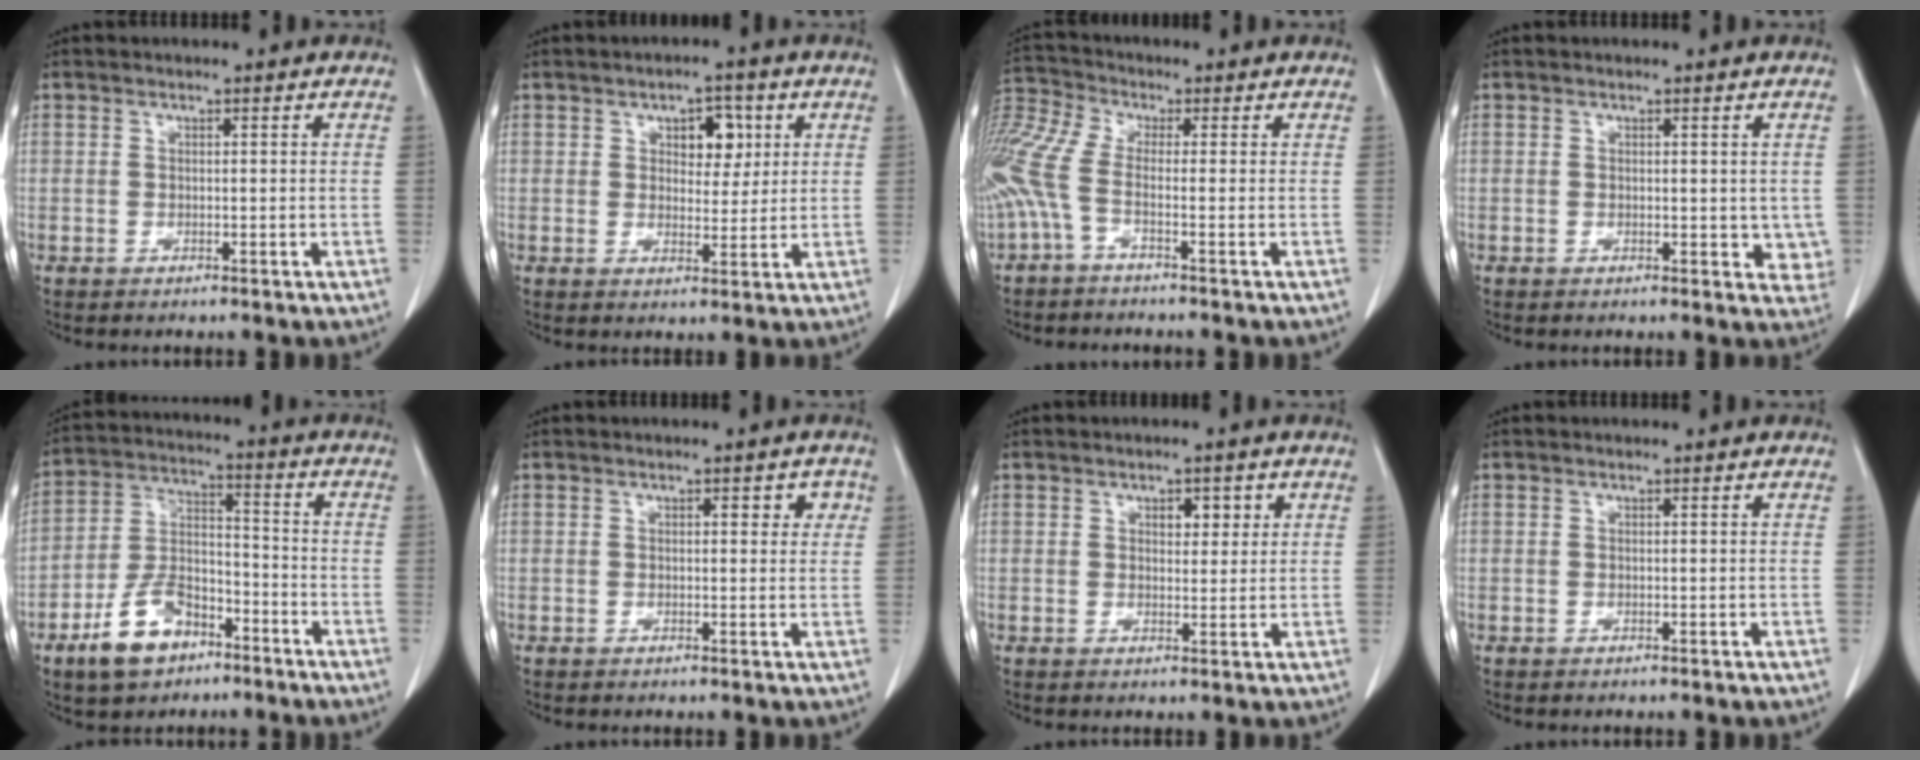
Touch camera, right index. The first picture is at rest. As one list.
[{"total": 5.0, "force": [1.9, 2.8, 3.7], "torque": [-0.046, 0.009, 0.029]}, {"total": 8.5, "force": [-2.6, 1.5, 8.0], "torque": [-0.210, 0.021, -0.062]}, {"total": 3.7, "force": [0.0, 2.2, 2.9], "torque": [-0.013, -0.003, 0.002]}, {"total": 10.6, "force": [-6.4, 5.9, 6.0], "torque": [-0.123, 0.014, -0.111]}, {"total": 2.7, "force": [1.0, 1.3, 2.2], "torque": [-0.020, 0.005, 0.009]}, {"total": 3.0, "force": [1.4, 1.6, 2.2], "torque": [-0.028, 0.003, 0.019]}, {"total": 0.0}]